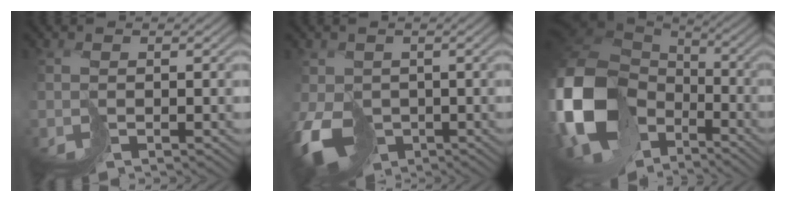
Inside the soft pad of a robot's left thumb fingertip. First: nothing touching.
{"total": 8.0, "force": [-3.0, 6.1, 4.2], "torque": [-0.104, -0.029, -0.049]}
{"total": 18.2, "force": [-4.5, 14.5, 9.9], "torque": [-0.287, -0.044, -0.074]}